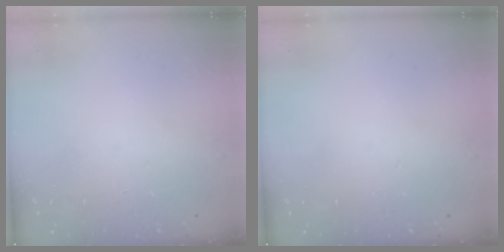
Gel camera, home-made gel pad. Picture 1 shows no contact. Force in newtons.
{"total": 0.0}